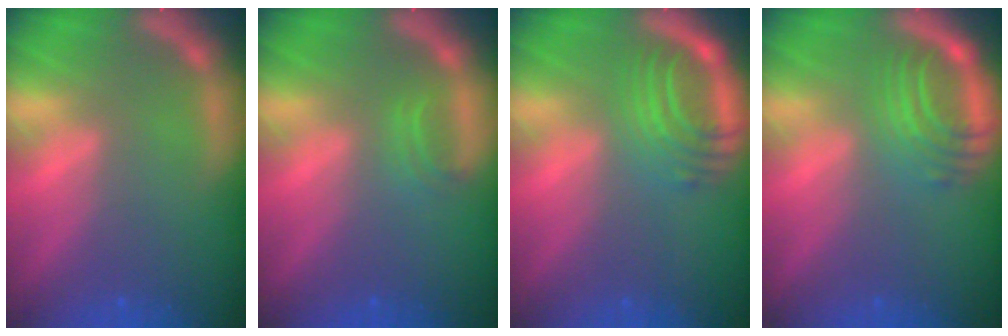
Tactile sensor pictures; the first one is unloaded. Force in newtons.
{"total": 1.4}
{"total": 6.1}
{"total": 5.5}